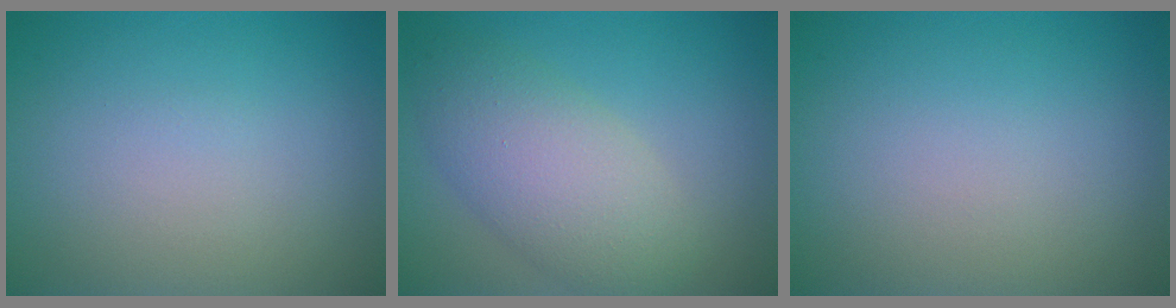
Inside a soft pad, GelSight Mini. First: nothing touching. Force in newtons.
{"total": 5.8, "press": 5.8, "slide": 0.1}
{"total": 0.0}